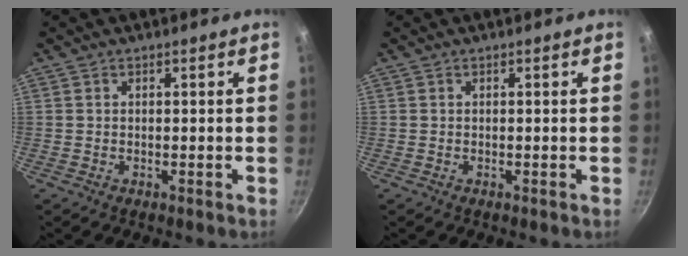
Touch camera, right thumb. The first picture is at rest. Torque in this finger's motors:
{"motor_torque": [-0.06, 0.29, 0.14, -0.14, 0.03]}